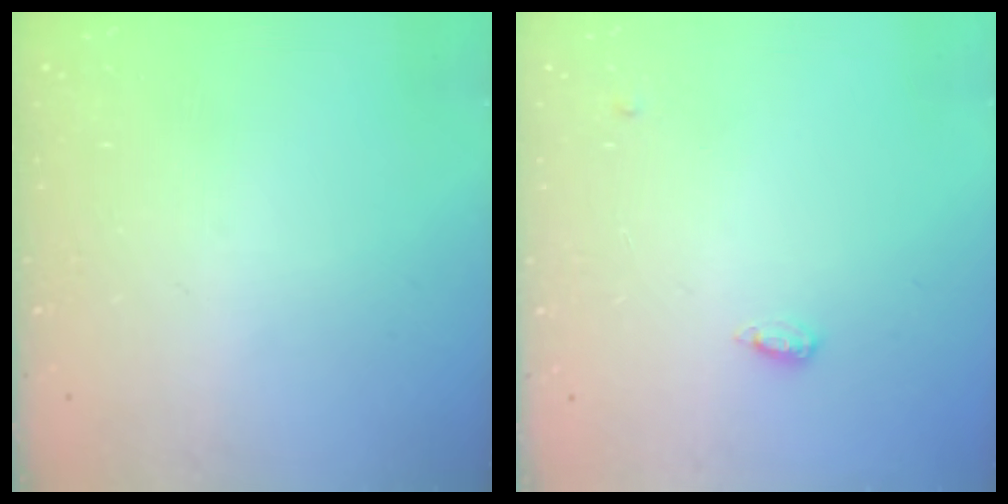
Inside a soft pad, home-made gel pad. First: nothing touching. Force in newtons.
{"total": 3.6, "press": 3.5, "slide": 0.7}